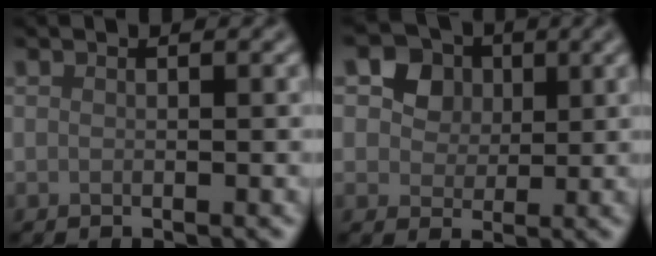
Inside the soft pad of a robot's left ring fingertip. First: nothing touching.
{"total": 4.9, "force": [2.2, 3.7, 2.2], "torque": [-0.049, -0.002, 0.032]}